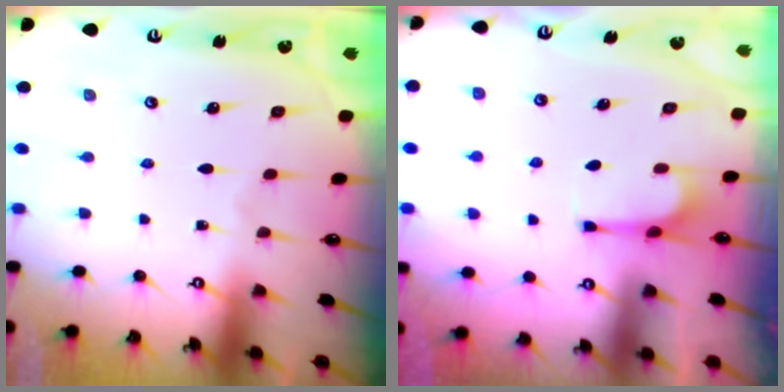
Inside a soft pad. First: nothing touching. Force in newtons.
{"total": 2.7, "press": 2.6, "slide": 0.5}